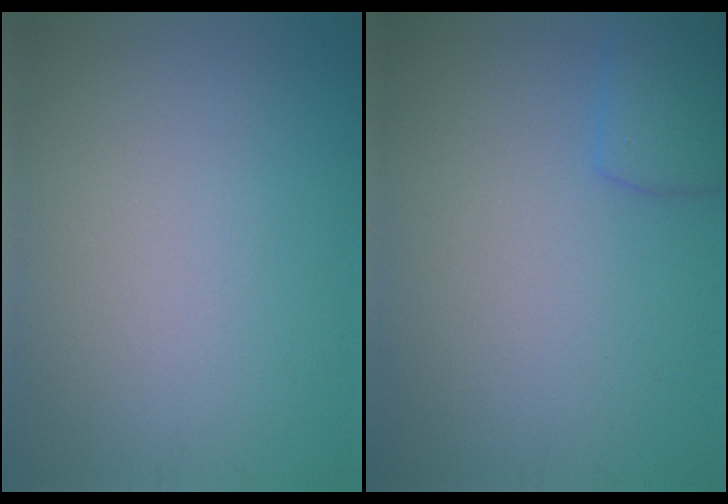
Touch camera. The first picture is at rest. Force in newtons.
{"total": 2.6, "press": 2.6, "slide": 0.1}